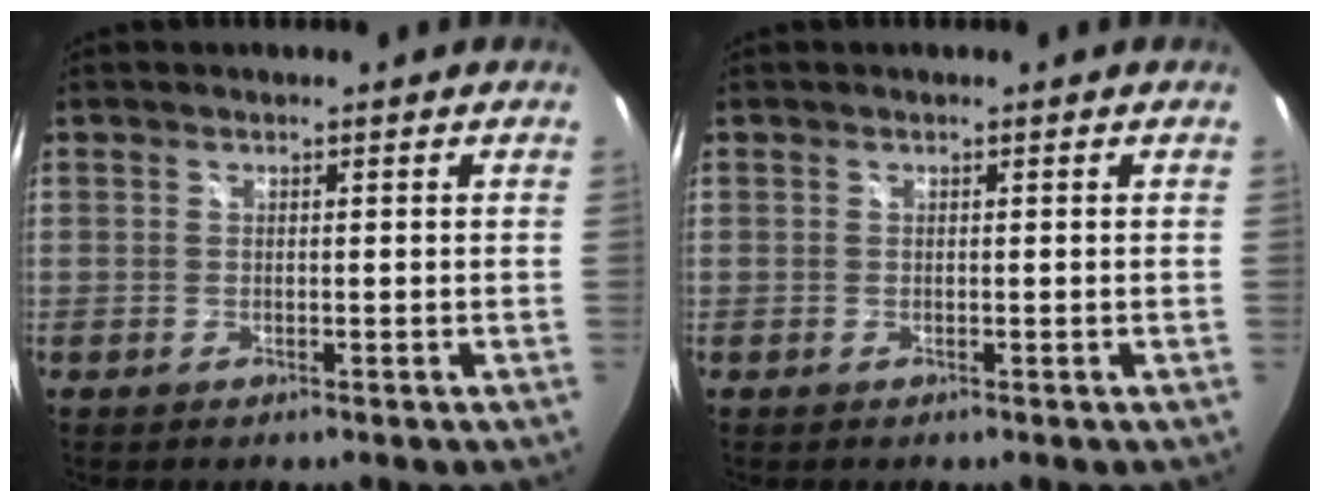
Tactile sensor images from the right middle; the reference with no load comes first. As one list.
[{"total": 0.0}]